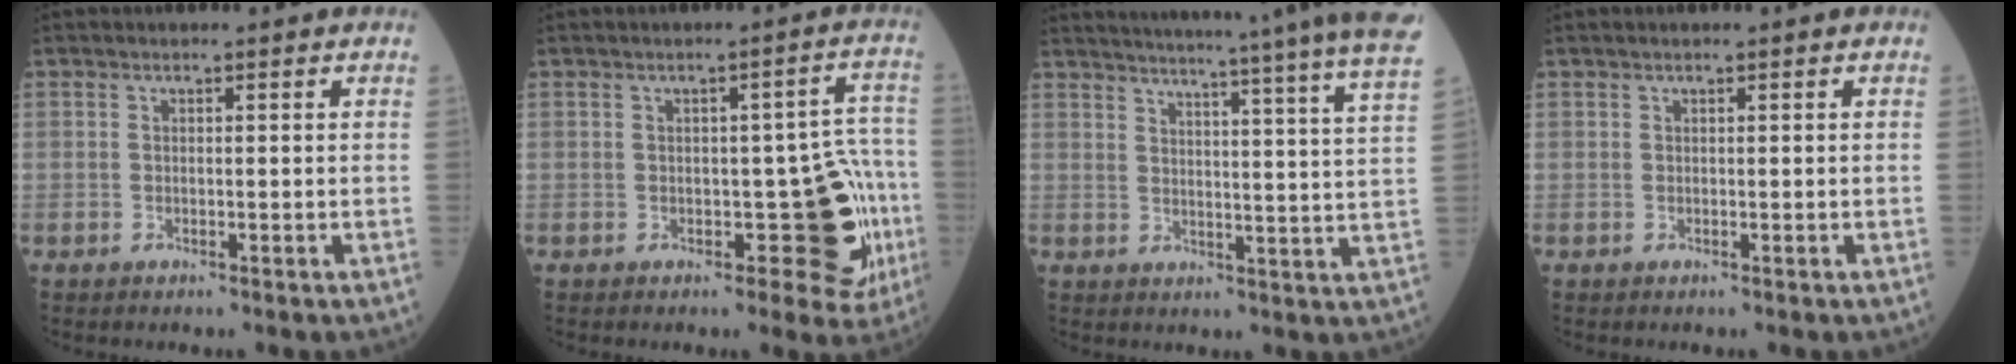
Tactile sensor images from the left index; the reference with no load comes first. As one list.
[{"total": 8.9, "force": [-2.1, 3.9, 7.7], "torque": [-0.073, 0.025, -0.013]}, {"total": 25.7, "force": [23.2, -3.1, 10.6], "torque": [-0.168, -0.084, 0.288]}, {"total": 0.6, "force": [0.6, 0.1, 0.2], "torque": [-0.008, 0.013, 0.015]}]